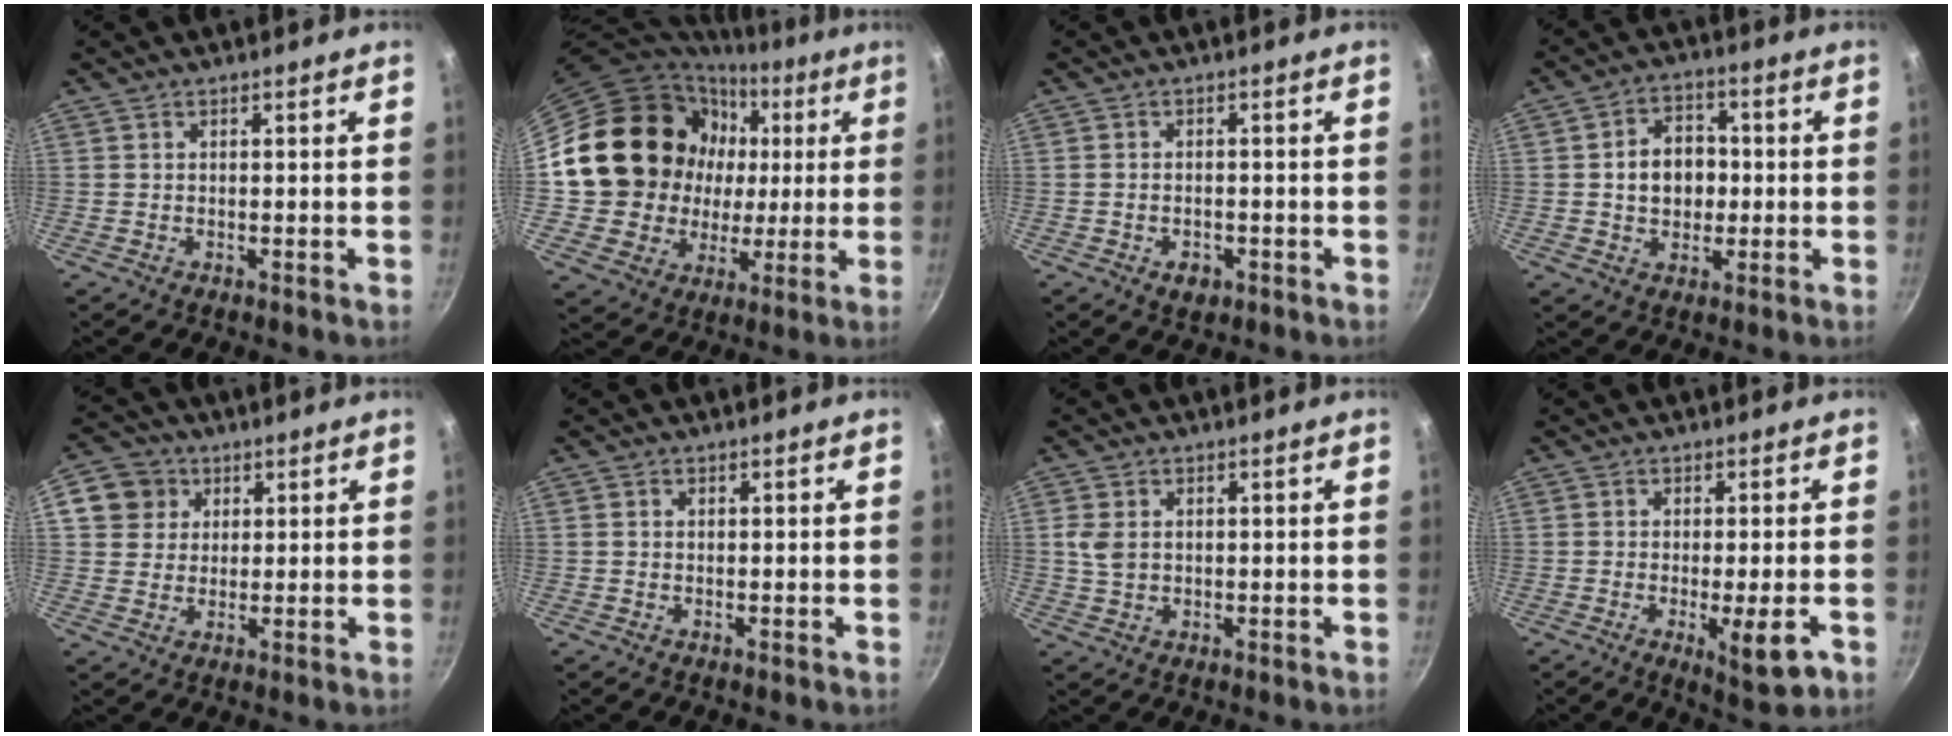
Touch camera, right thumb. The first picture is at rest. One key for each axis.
{"total": 21.0, "fx": 3.5, "fy": 18.6, "fz": 9.2, "tx": -0.139, "ty": 0.014, "tz": 0.080}
{"total": 3.1, "fx": -1.4, "fy": 2.1, "fz": 1.9, "tx": -0.028, "ty": 0.010, "tz": -0.017}
{"total": 8.9, "fx": 0.1, "fy": 6.9, "fz": 5.5, "tx": -0.057, "ty": 0.014, "tz": -0.003}
{"total": 7.4, "fx": 2.7, "fy": 6.5, "fz": 2.1, "tx": -0.001, "ty": 0.005, "tz": 0.039}
{"total": 0.5, "fx": 0.1, "fy": 0.5, "fz": 0.2, "tx": -0.003, "ty": 0.004, "tz": 0.001}
{"total": 4.0, "fx": 0.7, "fy": 3.0, "fz": 2.5, "tx": -0.047, "ty": -0.001, "tz": 0.014}
{"total": 7.5, "fx": -2.5, "fy": 1.6, "fz": 6.9, "tx": -0.095, "ty": -0.002, "tz": -0.030}